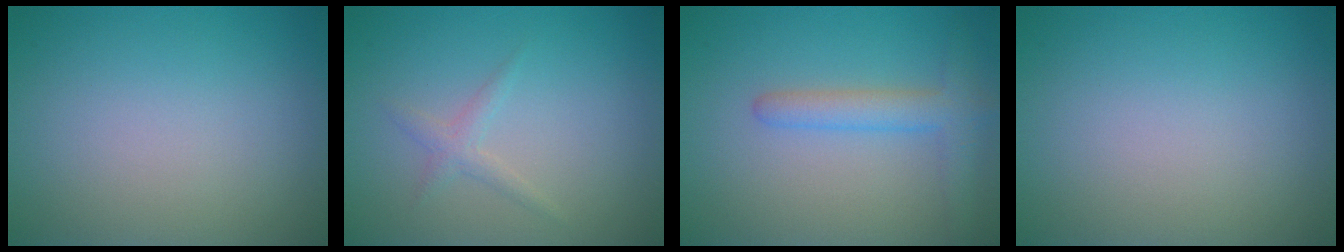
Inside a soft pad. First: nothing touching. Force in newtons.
{"total": 1.2, "press": 1.2, "slide": 0.1}
{"total": 3.0, "press": 3.0, "slide": 0.2}
{"total": 0.0}